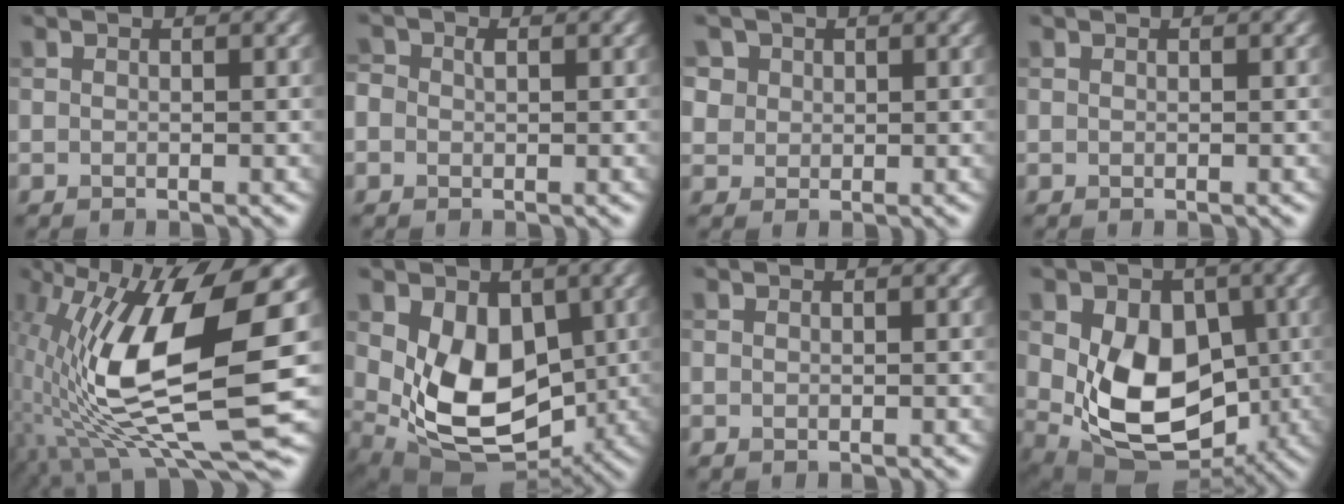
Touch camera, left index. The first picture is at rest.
{"total": 1.4, "force": [0.2, 1.1, 0.7], "torque": [-0.009, 0.002, 0.000]}
{"total": 3.5, "force": [1.8, 2.8, 1.1], "torque": [-0.042, 0.003, 0.045]}
{"total": 0.0}
{"total": 14.5, "force": [-0.5, 4.6, 13.7], "torque": [-0.264, -0.010, -0.010]}
{"total": 8.4, "force": [0.4, 5.6, 6.2], "torque": [-0.119, -0.031, 0.019]}
{"total": 0.0}
{"total": 10.0, "force": [-0.3, 7.2, 7.0], "torque": [-0.115, -0.029, 0.004]}